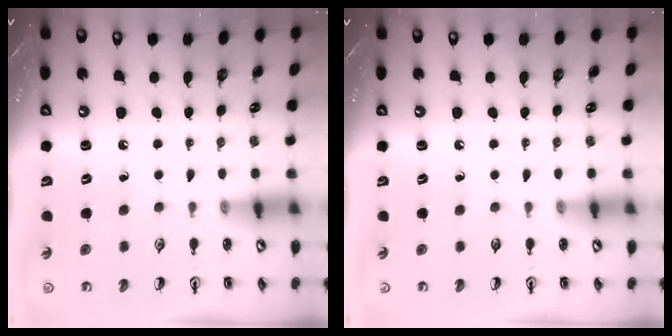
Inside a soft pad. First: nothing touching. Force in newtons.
{"total": 0.0}